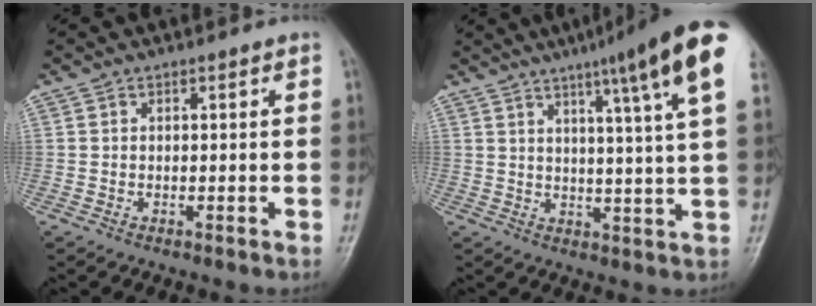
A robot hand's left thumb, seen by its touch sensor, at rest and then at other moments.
{"total": 17.2, "force": [9.5, 0.8, 14.4], "torque": [-0.191, -0.026, 0.112]}